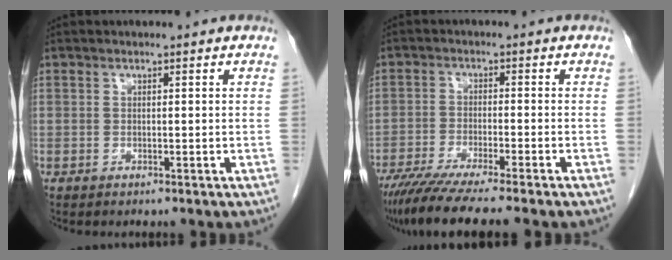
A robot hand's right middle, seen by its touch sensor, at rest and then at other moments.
{"total": 10.9, "force": [-8.9, -0.5, 6.3], "torque": [-0.087, -0.030, -0.143]}